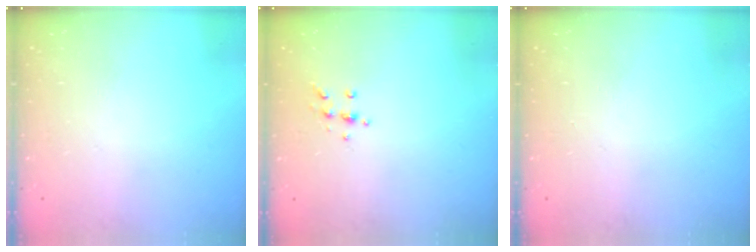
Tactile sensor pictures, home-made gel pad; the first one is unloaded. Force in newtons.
{"total": 5.4, "press": 5.3, "slide": 0.6}
{"total": 0.0}